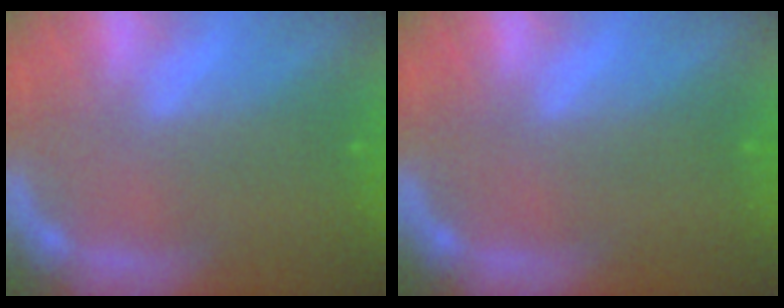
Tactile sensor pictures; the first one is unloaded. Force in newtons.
{"total": 0.0}